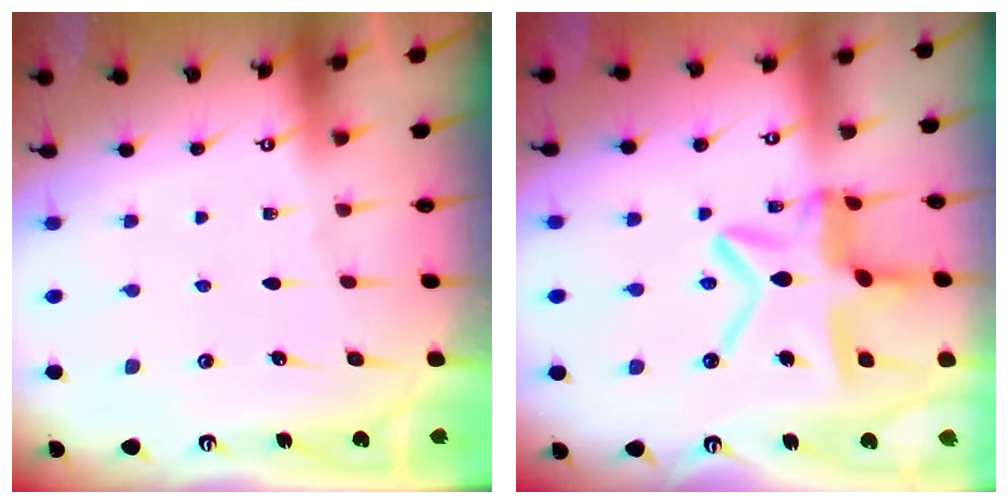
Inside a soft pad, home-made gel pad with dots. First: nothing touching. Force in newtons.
{"total": 15.0, "press": 14.9, "slide": 1.5}